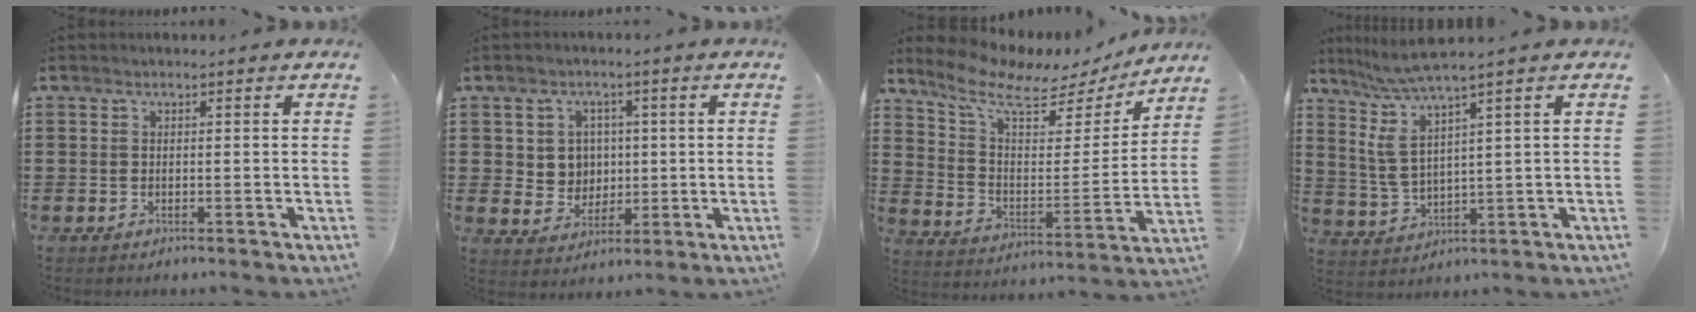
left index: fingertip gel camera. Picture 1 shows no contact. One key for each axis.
{"total": 4.8, "fx": 1.2, "fy": 4.5, "fz": 1.2, "tx": -0.038, "ty": 0.010, "tz": 0.020}
{"total": 8.7, "fx": 6.9, "fy": 2.8, "fz": 4.4, "tx": -0.118, "ty": -0.037, "tz": 0.117}
{"total": 5.3, "fx": 2.8, "fy": 0.4, "fz": 4.4, "tx": -0.112, "ty": -0.024, "tz": 0.039}